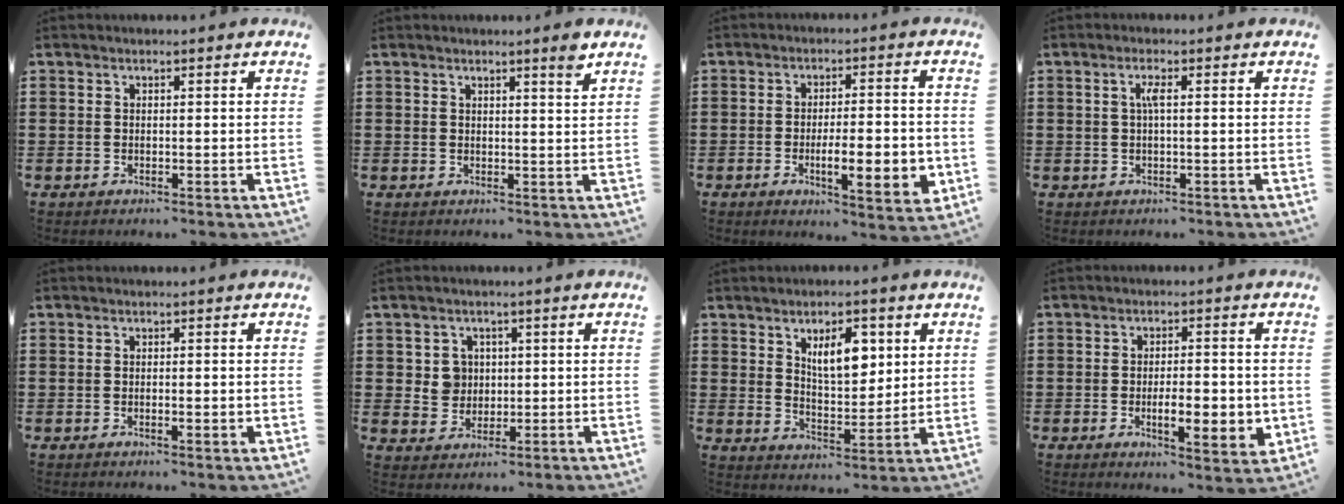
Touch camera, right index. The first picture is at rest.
{"total": 2.4, "force": [1.8, -0.2, 1.6], "torque": [-0.027, -0.006, 0.029]}
{"total": 8.9, "force": [-2.3, 2.6, 8.2], "torque": [-0.115, -0.006, -0.036]}
{"total": 2.1, "force": [0.1, 0.2, 2.1], "torque": [-0.042, 0.000, 0.000]}
{"total": 1.2, "force": [-0.2, 0.3, 1.1], "torque": [-0.020, -0.002, -0.004]}
{"total": 3.9, "force": [0.8, 3.6, 1.3], "torque": [-0.042, 0.009, 0.014]}
{"total": 7.4, "force": [3.1, 3.7, 5.6], "torque": [-0.089, 0.000, 0.047]}
{"total": 7.0, "force": [-1.6, 2.6, 6.4], "torque": [-0.092, -0.003, -0.028]}